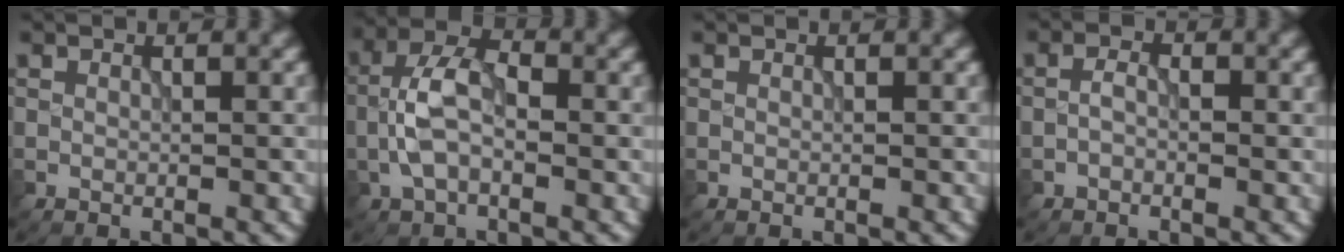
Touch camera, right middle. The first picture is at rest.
{"total": 4.7, "force": [-1.0, 2.4, 3.9], "torque": [-0.084, 0.015, -0.026]}
{"total": 0.0}
{"total": 1.4, "force": [-0.6, 0.7, 1.1], "torque": [-0.012, 0.003, -0.016]}